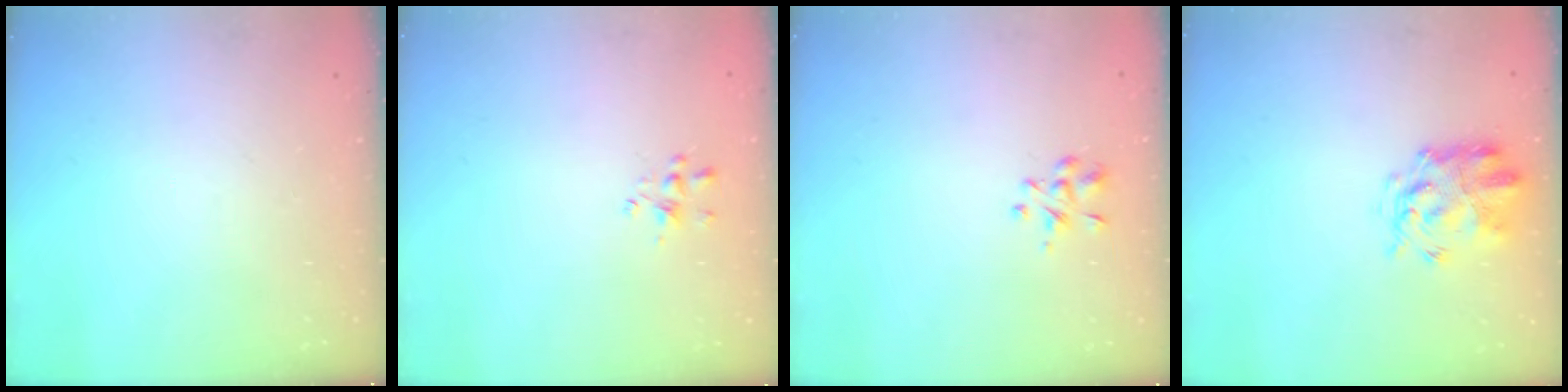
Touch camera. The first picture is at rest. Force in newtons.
{"total": 1.5, "press": 1.4, "slide": 0.7}
{"total": 2.4, "press": 2.3, "slide": 0.8}
{"total": 3.7, "press": 3.5, "slide": 1.1}